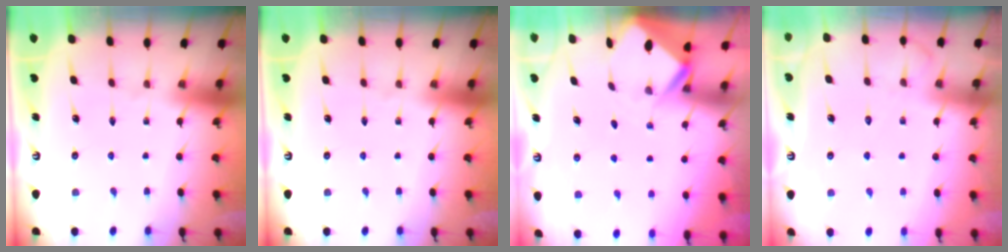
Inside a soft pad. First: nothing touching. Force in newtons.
{"total": 0.0}
{"total": 2.3, "press": 2.3, "slide": 0.1}
{"total": 5.5, "press": 5.4, "slide": 0.8}